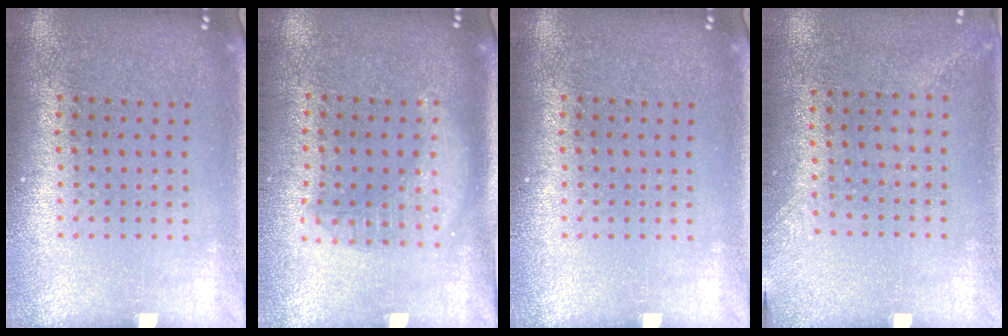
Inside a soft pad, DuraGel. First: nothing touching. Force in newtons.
{"total": 1.6, "press": 1.4, "slide": 0.7}
{"total": 0.0}
{"total": 1.4, "press": 1.0, "slide": 1.0}